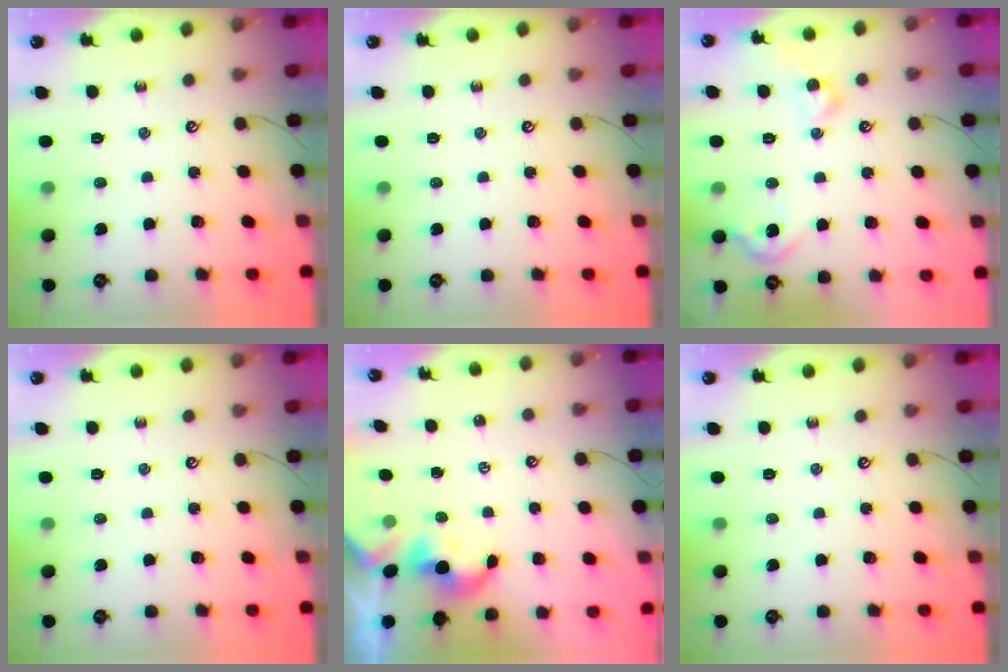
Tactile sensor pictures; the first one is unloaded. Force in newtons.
{"total": 0.0}
{"total": 7.1, "press": 7.1, "slide": 1.0}
{"total": 0.0}
{"total": 1.7, "press": 1.7, "slide": 0.2}
{"total": 0.0}